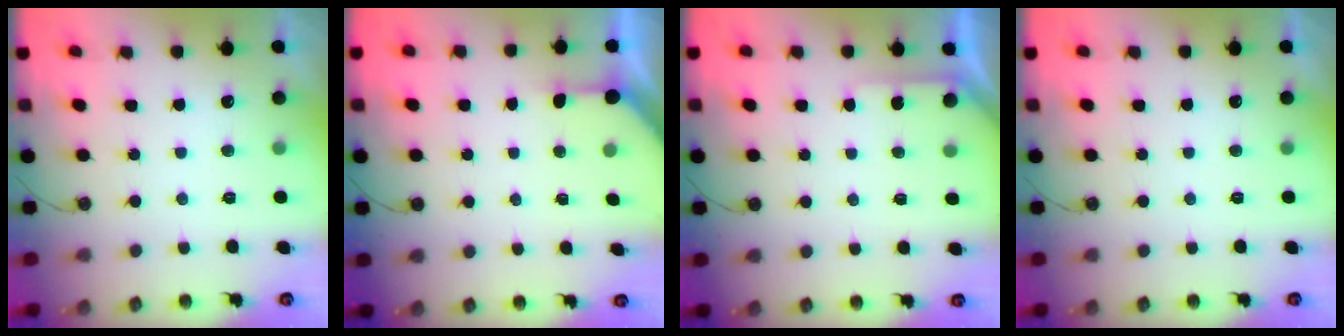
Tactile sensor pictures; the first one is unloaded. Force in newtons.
{"total": 2.8, "press": 2.8, "slide": 0.3}
{"total": 3.1, "press": 3.1, "slide": 0.3}
{"total": 0.0}